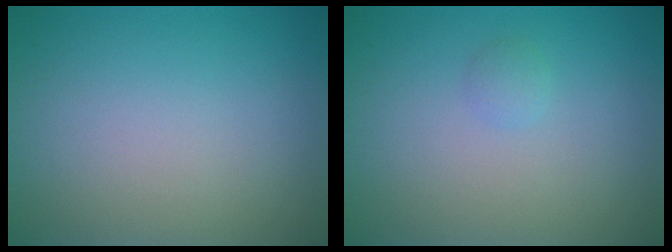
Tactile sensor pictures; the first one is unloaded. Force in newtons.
{"total": 0.7, "press": 0.7, "slide": 0.1}